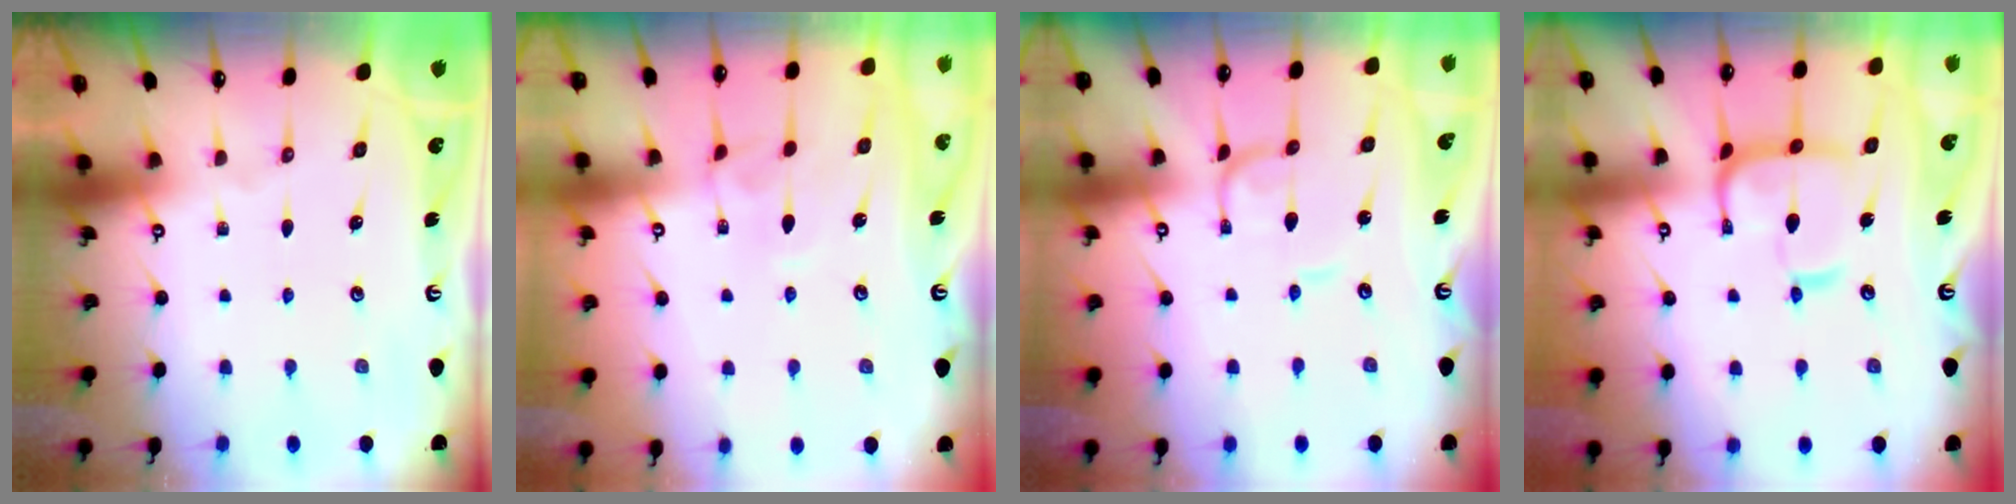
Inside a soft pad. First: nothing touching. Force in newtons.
{"total": 3.9, "press": 3.9, "slide": 0.2}
{"total": 1.7, "press": 1.7, "slide": 0.2}
{"total": 10.8, "press": 10.8, "slide": 1.2}